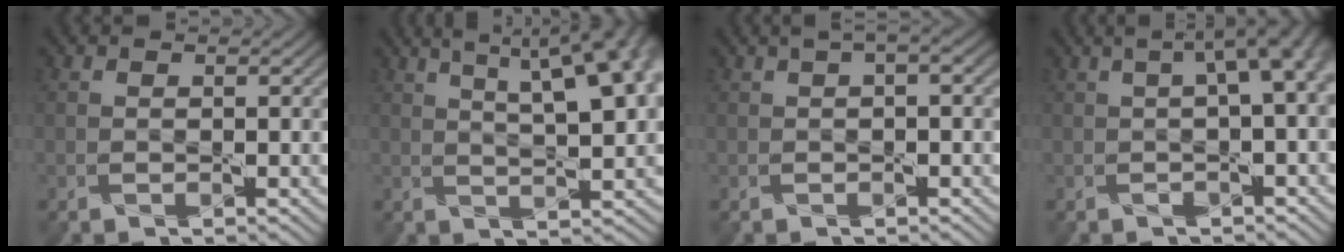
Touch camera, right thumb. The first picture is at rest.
{"total": 15.3, "force": [6.9, 5.7, 12.4], "torque": [-0.159, 0.047, 0.084]}
{"total": 2.6, "force": [0.8, 0.6, 2.4], "torque": [-0.039, 0.009, 0.008]}
{"total": 6.0, "force": [0.8, 1.8, 5.6], "torque": [-0.071, 0.016, 0.011]}